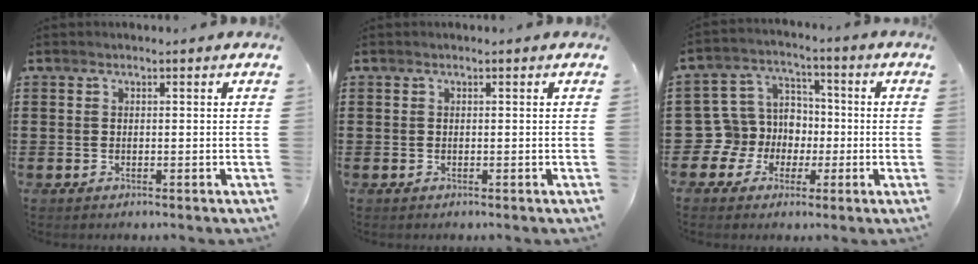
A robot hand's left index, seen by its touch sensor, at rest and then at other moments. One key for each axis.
{"total": 0.0}
{"total": 9.0, "fx": -0.9, "fy": 8.7, "fz": 2.3, "tx": -0.111, "ty": -0.005, "tz": -0.019}